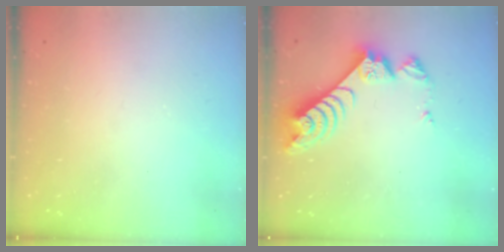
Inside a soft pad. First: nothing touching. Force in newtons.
{"total": 9.5, "press": 9.4, "slide": 1.0}